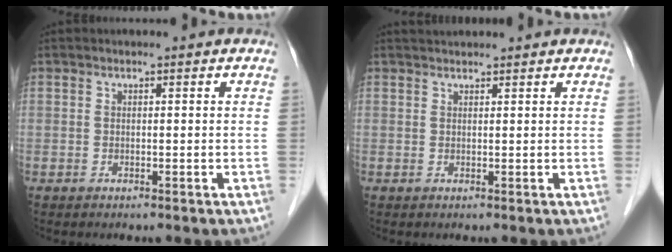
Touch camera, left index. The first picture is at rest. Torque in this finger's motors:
{"motor_torque": [0.08, 0.00, 0.00, -0.01]}